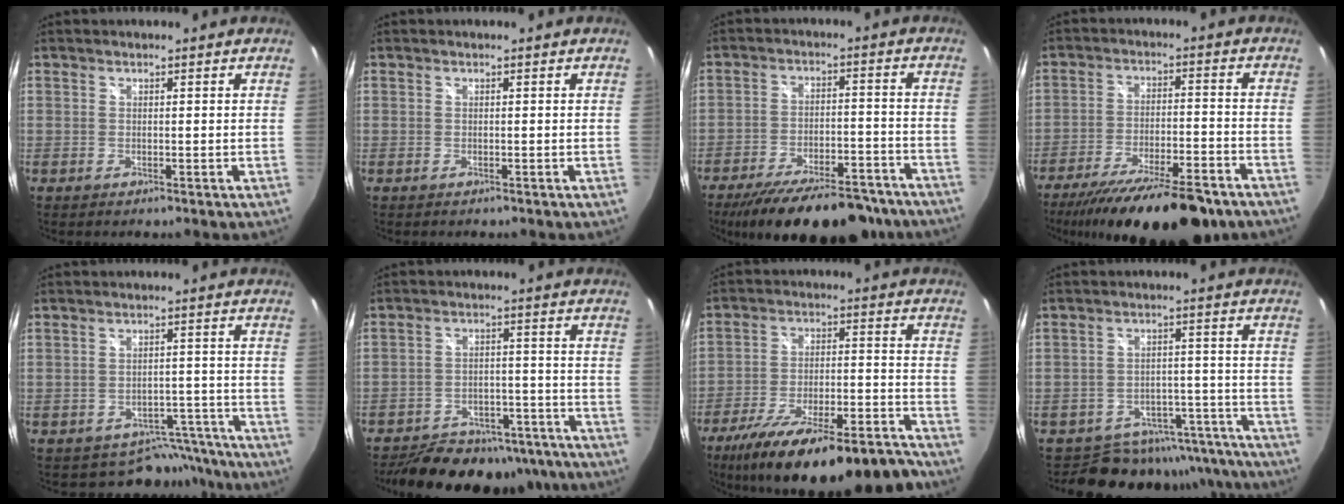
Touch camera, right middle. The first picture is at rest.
{"total": 0.0}
{"total": 22.2, "force": [-18.1, 7.0, 10.7], "torque": [-0.191, -0.018, -0.247]}
{"total": 22.3, "force": [-17.9, 5.5, 12.1], "torque": [-0.213, -0.039, -0.260]}
{"total": 7.5, "force": [-6.3, 4.0, 0.1], "torque": [0.011, 0.033, -0.069]}
{"total": 21.1, "force": [-17.3, 9.1, 7.8], "torque": [-0.160, 0.015, -0.217]}
{"total": 24.3, "force": [-19.8, 5.6, 13.0], "torque": [-0.222, -0.031, -0.286]}
{"total": 15.2, "force": [-13.3, 7.0, 2.2], "torque": [-0.035, 0.044, -0.159]}